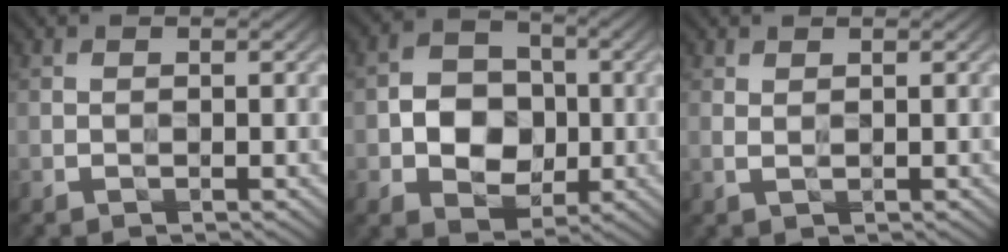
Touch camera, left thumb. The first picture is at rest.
{"total": 7.3, "force": [-1.0, 5.7, 4.3], "torque": [-0.080, 0.002, -0.033]}
{"total": 0.8, "force": [0.6, 0.2, 0.5], "torque": [-0.016, 0.000, 0.012]}